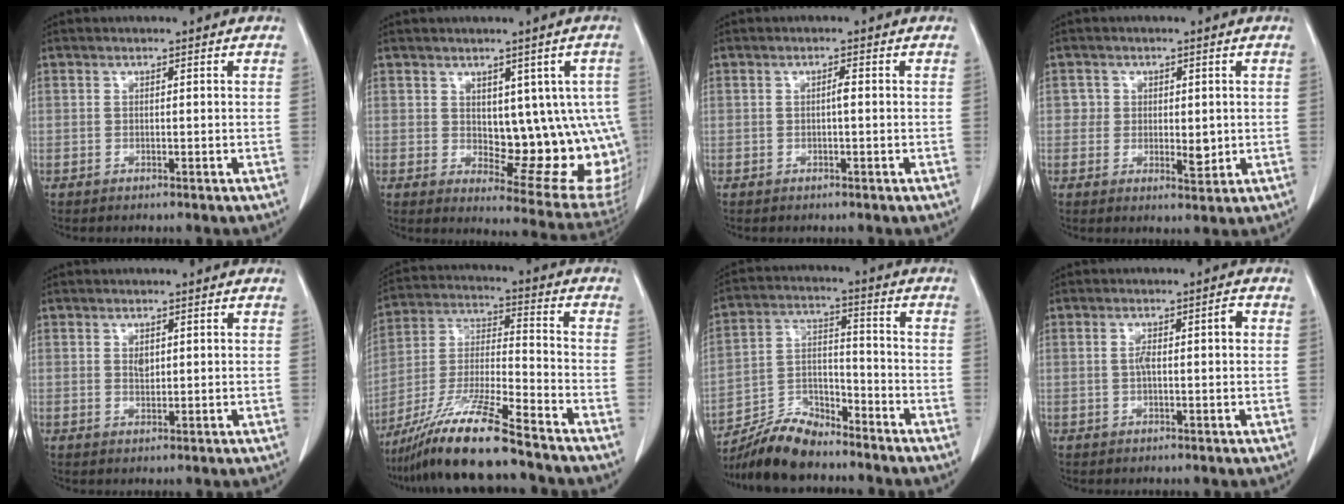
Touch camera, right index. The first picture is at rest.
{"total": 13.7, "force": [0.6, 6.7, 12.0], "torque": [-0.113, 0.004, 0.026]}
{"total": 0.9, "force": [-0.1, 0.1, 0.9], "torque": [-0.016, 0.001, -0.002]}
{"total": 3.5, "force": [0.3, 2.8, 2.2], "torque": [-0.017, -0.003, 0.006]}
{"total": 1.3, "force": [0.5, 0.7, 0.9], "torque": [-0.015, -0.004, 0.011]}
{"total": 14.9, "force": [-11.5, 0.0, 9.5], "torque": [-0.192, -0.023, -0.214]}
{"total": 10.4, "force": [-9.4, 2.5, 3.6], "torque": [-0.066, 0.005, -0.176]}
{"total": 3.7, "force": [0.4, 0.8, 3.6], "torque": [-0.065, 0.016, 0.007]}